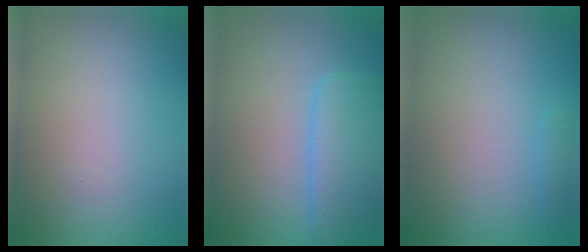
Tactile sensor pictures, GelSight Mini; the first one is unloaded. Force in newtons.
{"total": 4.8, "press": 4.8, "slide": 0.2}
{"total": 0.7, "press": 0.7, "slide": 0.1}